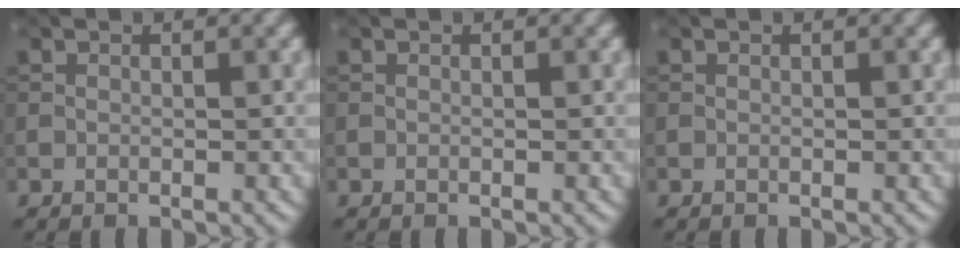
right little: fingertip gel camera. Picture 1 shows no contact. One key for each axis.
{"total": 0.0}
{"total": 0.0}